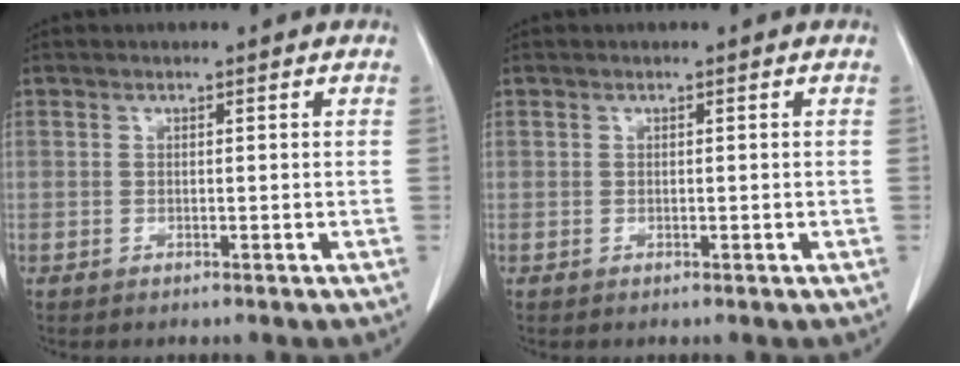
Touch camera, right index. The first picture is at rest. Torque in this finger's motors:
{"motor_torque": [-0.11, 0.12, -0.05, 0.01]}